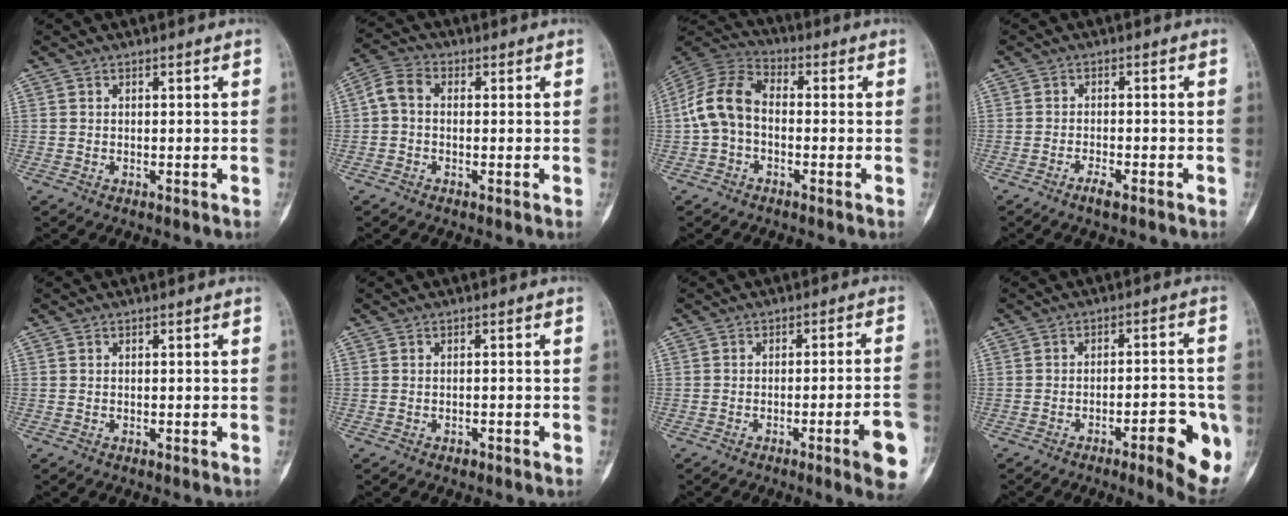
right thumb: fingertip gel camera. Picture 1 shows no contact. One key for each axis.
{"total": 5.0, "fx": -0.1, "fy": 3.7, "fz": 3.3, "tx": -0.060, "ty": 0.015, "tz": -0.014}
{"total": 11.0, "fx": -1.3, "fy": 7.8, "fz": 7.7, "tx": -0.148, "ty": 0.035, "tz": -0.038}
{"total": 2.6, "fx": -1.9, "fy": 0.7, "fz": 1.6, "tx": -0.031, "ty": 0.008, "tz": -0.037}
{"total": 0.0}
{"total": 1.0, "fx": -0.7, "fy": 0.6, "fz": 0.3, "tx": -0.003, "ty": 0.007, "tz": -0.010}
{"total": 8.9, "fx": -3.9, "fy": 0.8, "fz": 8.0, "tx": -0.096, "ty": 0.016, "tz": -0.050}
{"total": 11.0, "fx": -4.6, "fy": 3.1, "fz": 9.5, "tx": -0.100, "ty": 0.019, "tz": -0.058}